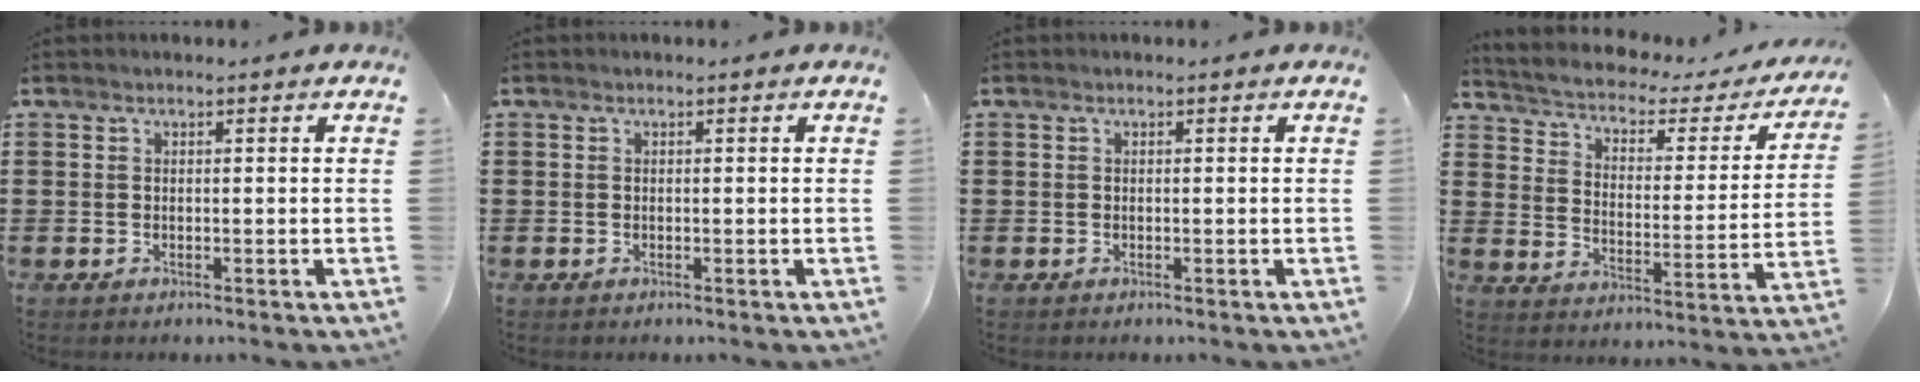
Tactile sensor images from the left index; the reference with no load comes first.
{"total": 0.0}
{"total": 0.0}
{"total": 2.7, "force": [1.7, 1.4, 1.6], "torque": [-0.046, -0.021, 0.018]}